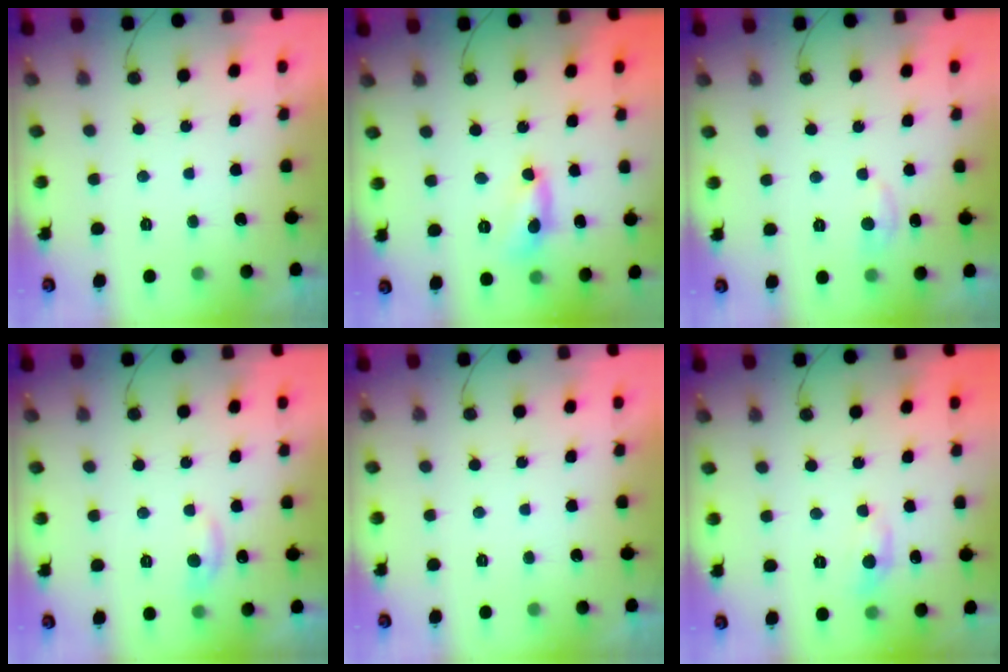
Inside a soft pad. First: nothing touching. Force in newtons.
{"total": 7.2, "press": 7.1, "slide": 0.5}
{"total": 5.4, "press": 5.3, "slide": 0.7}
{"total": 6.6, "press": 6.6, "slide": 0.8}
{"total": 0.0}
{"total": 6.2, "press": 6.2, "slide": 0.6}